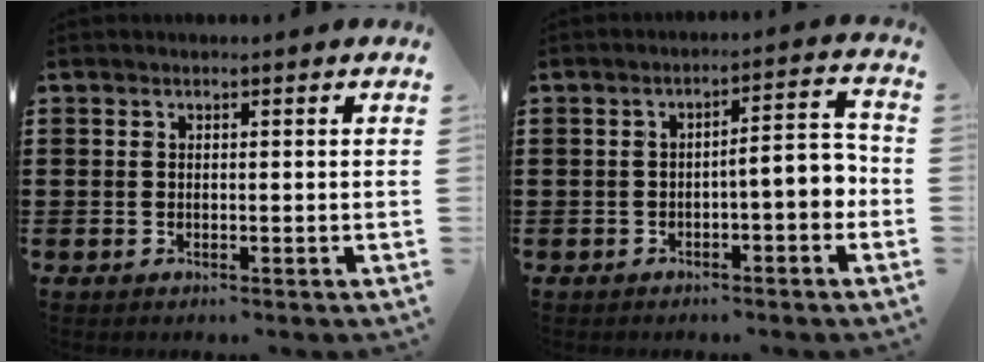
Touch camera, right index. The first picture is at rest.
{"total": 4.8, "force": [-1.6, 1.3, 4.3], "torque": [-0.071, 0.004, -0.035]}